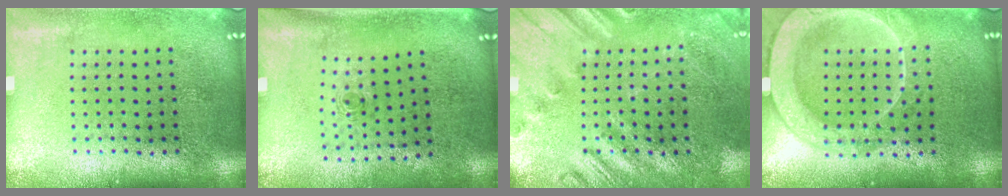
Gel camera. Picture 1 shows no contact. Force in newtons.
{"total": 0.5, "press": 0.3, "slide": 0.5}
{"total": 2.3, "press": 2.0, "slide": 1.0}
{"total": 2.0, "press": 2.0, "slide": 0.3}